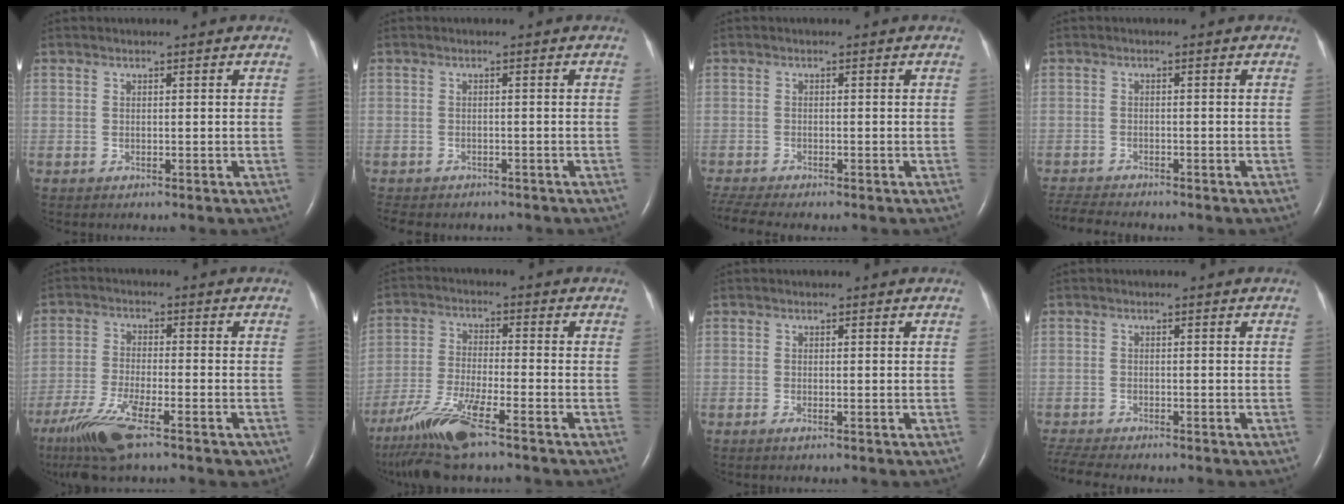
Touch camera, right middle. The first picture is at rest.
{"total": 7.9, "force": [-6.6, 3.1, 2.9], "torque": [-0.054, -0.002, -0.082]}
{"total": 5.3, "force": [-4.7, 0.3, 2.5], "torque": [-0.053, -0.013, -0.080]}
{"total": 5.5, "force": [-5.2, 0.2, 1.7], "torque": [-0.033, -0.018, -0.086]}
{"total": 12.4, "force": [-8.2, 2.8, 8.9], "torque": [-0.178, -0.026, -0.142]}
{"total": 11.0, "force": [-7.7, 0.8, 7.7], "torque": [-0.161, -0.032, -0.141]}
{"total": 0.8, "force": [-0.5, 0.1, 0.6], "torque": [-0.016, -0.002, -0.010]}
{"total": 6.9, "force": [-6.2, 0.9, 2.9], "torque": [-0.057, -0.013, -0.101]}